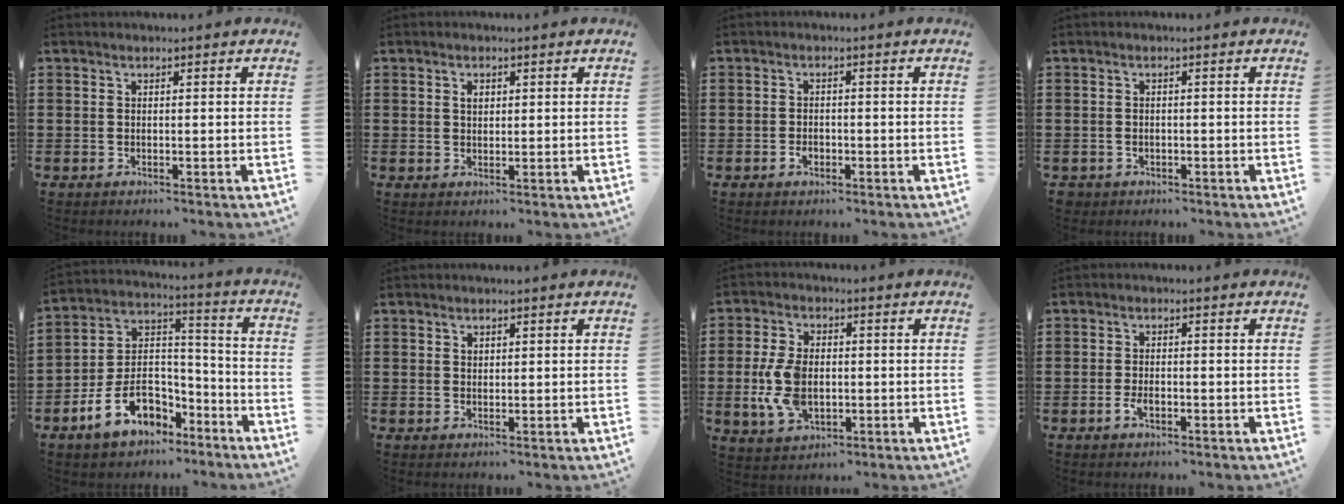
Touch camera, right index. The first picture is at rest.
{"total": 1.4, "force": [0.6, 0.7, 1.0], "torque": [-0.021, 0.006, 0.012]}
{"total": 1.6, "force": [-0.7, 1.0, 1.0], "torque": [-0.020, -0.001, -0.014]}
{"total": 1.0, "force": [-0.7, 0.7, 0.1], "torque": [-0.005, 0.003, -0.016]}
{"total": 10.2, "force": [-6.3, 6.4, 4.7], "torque": [-0.110, 0.022, -0.117]}
{"total": 0.7, "force": [0.6, 0.3, 0.2], "torque": [-0.006, 0.002, 0.012]}
{"total": 8.4, "force": [-0.9, 5.4, 6.4], "torque": [-0.157, 0.002, -0.021]}
{"total": 2.1, "force": [-0.8, 1.0, 1.7], "torque": [-0.039, -0.001, -0.018]}